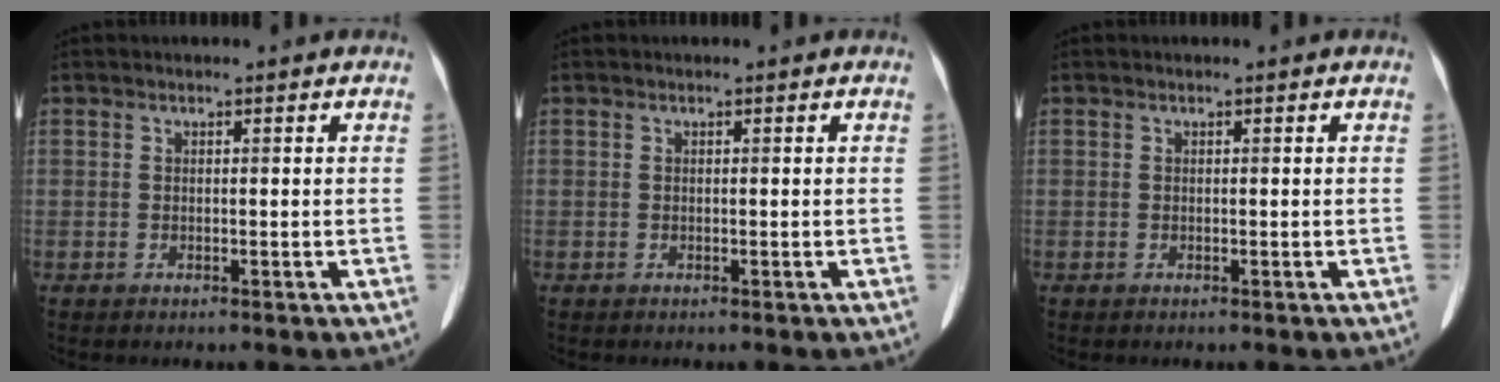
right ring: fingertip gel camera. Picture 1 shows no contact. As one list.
[{"total": 0.0}, {"total": 0.0}]